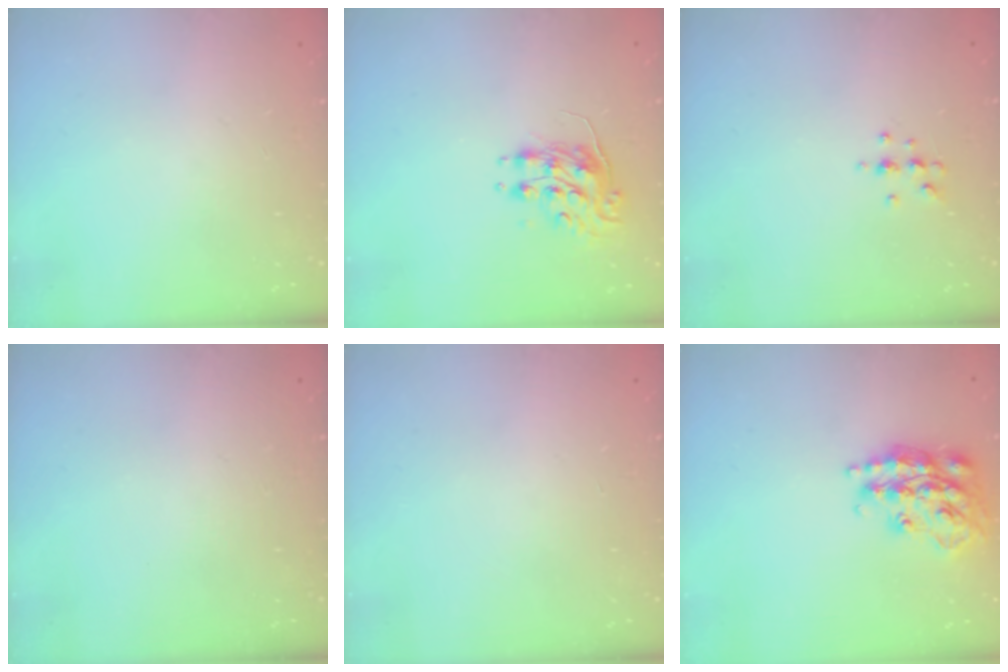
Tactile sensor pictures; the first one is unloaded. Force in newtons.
{"total": 8.2, "press": 8.2, "slide": 0.1}
{"total": 5.6, "press": 5.4, "slide": 1.5}
{"total": 0.0}
{"total": 0.0}
{"total": 19.2, "press": 19.2, "slide": 1.3}